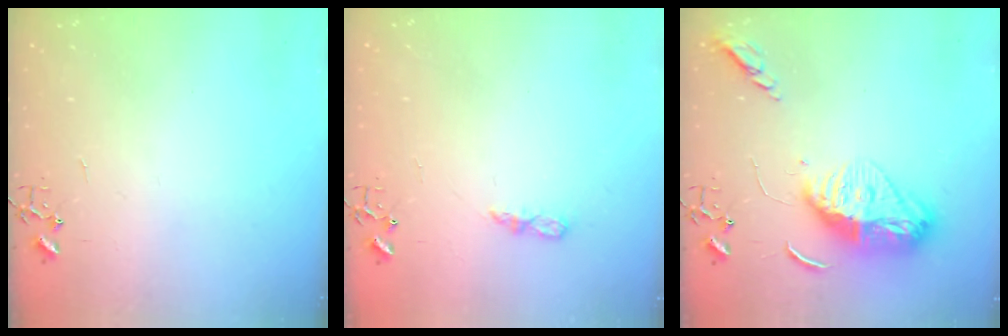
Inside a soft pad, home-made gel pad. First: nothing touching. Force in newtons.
{"total": 4.6, "press": 4.6, "slide": 0.6}
{"total": 15.6, "press": 15.5, "slide": 1.6}